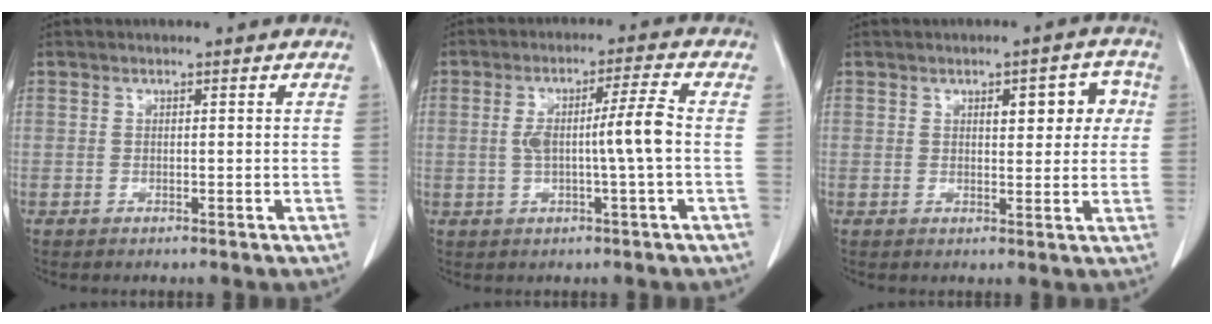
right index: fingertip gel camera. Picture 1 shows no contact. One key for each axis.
{"total": 6.8, "fx": -0.6, "fy": -0.6, "fz": 6.7, "tx": -0.122, "ty": 0.012, "tz": -0.006}
{"total": 6.0, "fx": 1.7, "fy": 2.4, "fz": 5.2, "tx": -0.059, "ty": 0.017, "tz": 0.024}